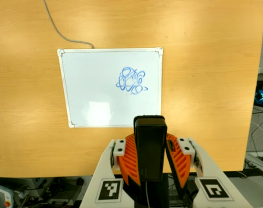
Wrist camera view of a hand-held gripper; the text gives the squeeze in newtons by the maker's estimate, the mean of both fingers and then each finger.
{"total": 9.0, "left": 7.7, "right": 10.3}